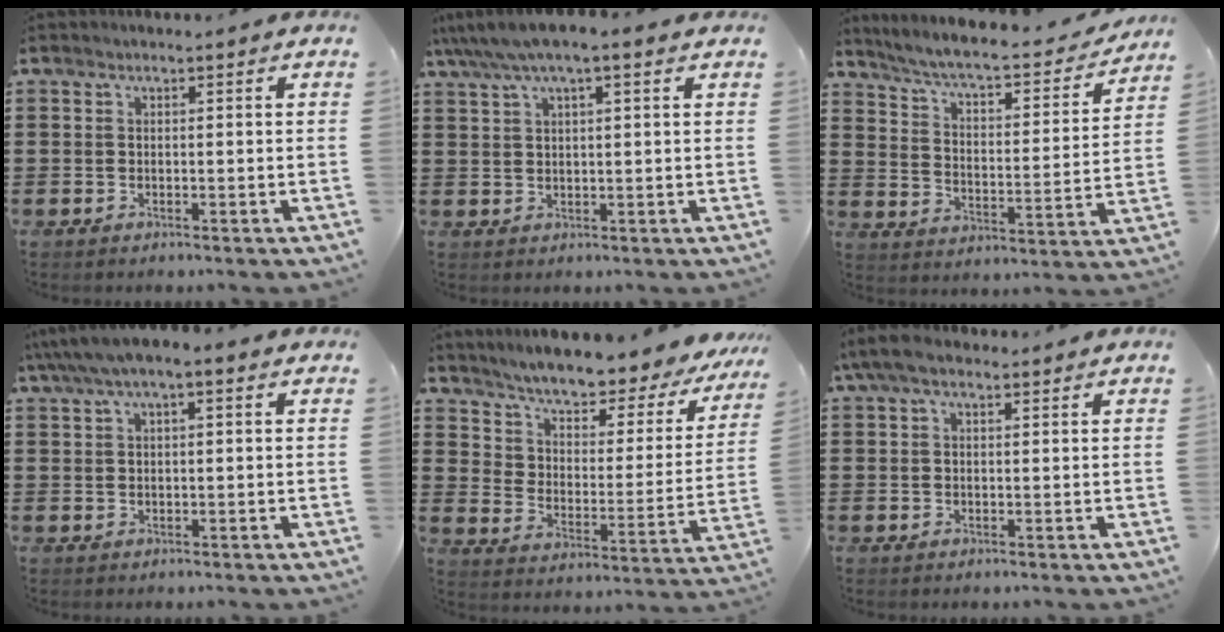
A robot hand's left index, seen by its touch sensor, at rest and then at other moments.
{"total": 4.3, "force": [2.8, 0.8, 3.2], "torque": [-0.068, 0.000, 0.049]}
{"total": 5.6, "force": [5.0, 0.2, 2.7], "torque": [-0.073, -0.035, 0.077]}
{"total": 3.0, "force": [1.4, 0.8, 2.6], "torque": [-0.050, 0.007, 0.024]}
{"total": 5.0, "force": [4.7, 1.0, 1.4], "torque": [-0.057, -0.050, 0.074]}
{"total": 4.2, "force": [2.4, 1.7, 3.0], "torque": [-0.071, 0.007, 0.042]}